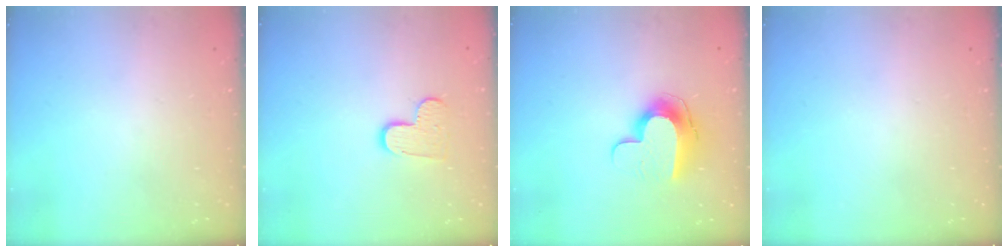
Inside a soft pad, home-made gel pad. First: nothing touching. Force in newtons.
{"total": 8.5, "press": 8.4, "slide": 0.6}
{"total": 11.0, "press": 10.9, "slide": 0.8}
{"total": 0.0}